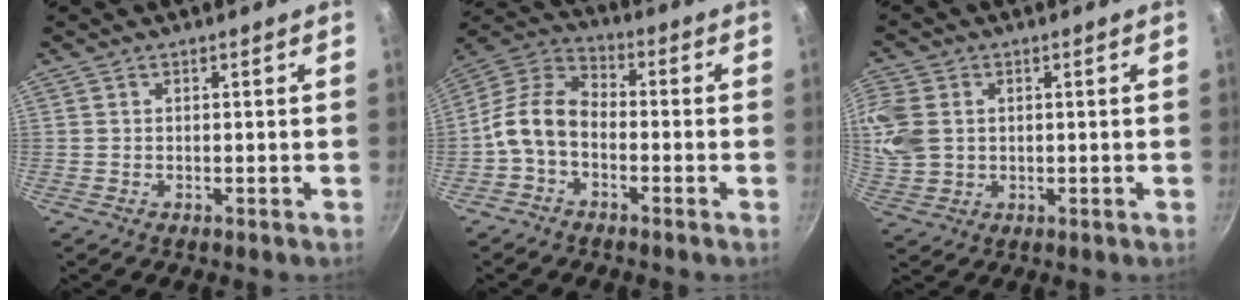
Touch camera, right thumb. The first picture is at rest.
{"total": 10.3, "force": [-2.5, 6.9, 7.2], "torque": [-0.137, 0.039, -0.063]}
{"total": 11.8, "force": [1.8, 9.1, 7.3], "torque": [-0.191, 0.003, 0.039]}